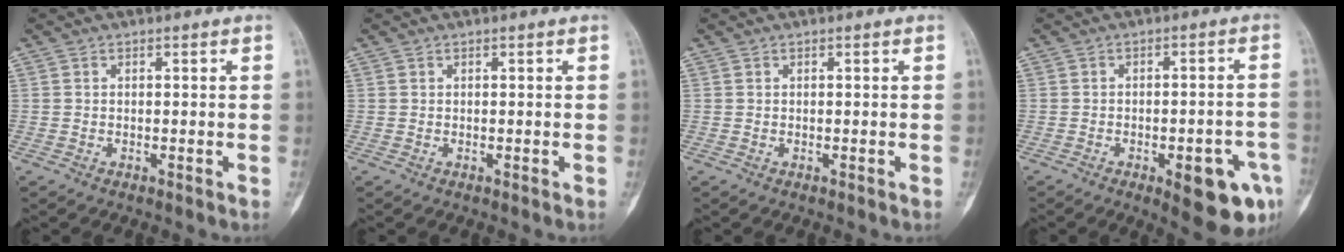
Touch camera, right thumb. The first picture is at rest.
{"total": 0.0}
{"total": 0.0}
{"total": 12.3, "force": [-5.3, 4.2, 10.3], "torque": [-0.113, 0.019, -0.058]}